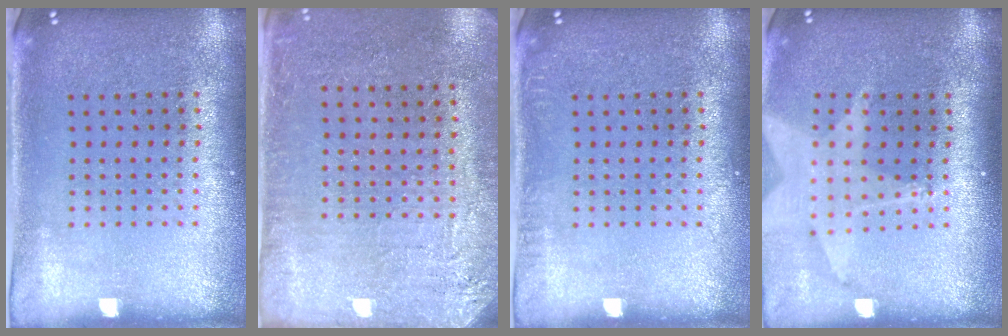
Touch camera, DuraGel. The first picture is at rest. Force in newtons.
{"total": 2.9, "press": 2.7, "slide": 1.0}
{"total": 0.7, "press": 0.7, "slide": 0.1}
{"total": 1.9, "press": 1.5, "slide": 1.2}